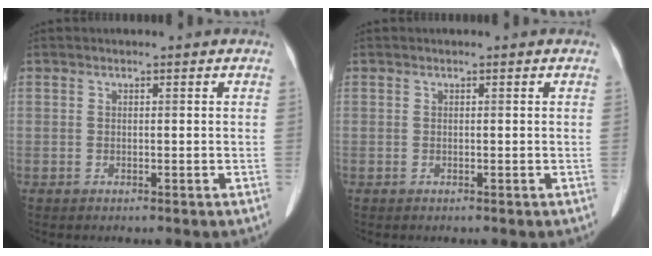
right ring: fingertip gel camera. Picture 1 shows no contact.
{"total": 0.0}